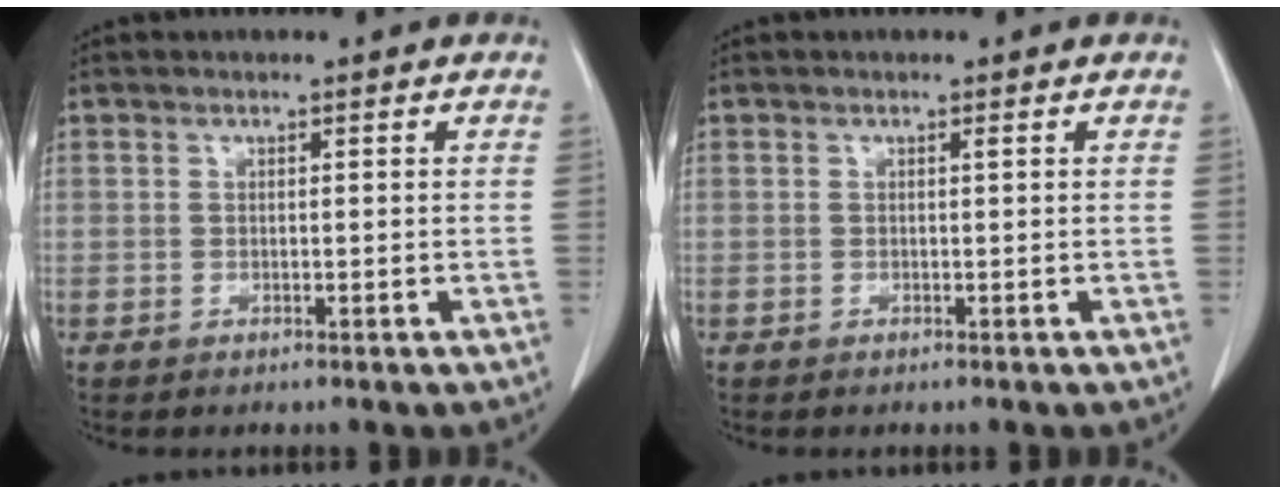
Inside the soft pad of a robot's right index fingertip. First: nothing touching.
{"total": 0.0}